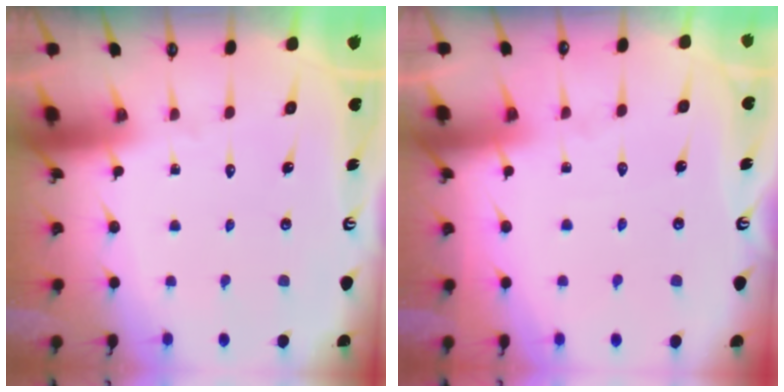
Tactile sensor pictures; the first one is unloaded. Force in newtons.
{"total": 2.2, "press": 2.2, "slide": 0.4}